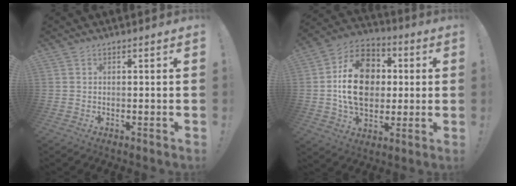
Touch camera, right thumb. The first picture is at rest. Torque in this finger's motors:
{"motor_torque": [1.95, 1.89, 1.52, -0.33, 0.45]}